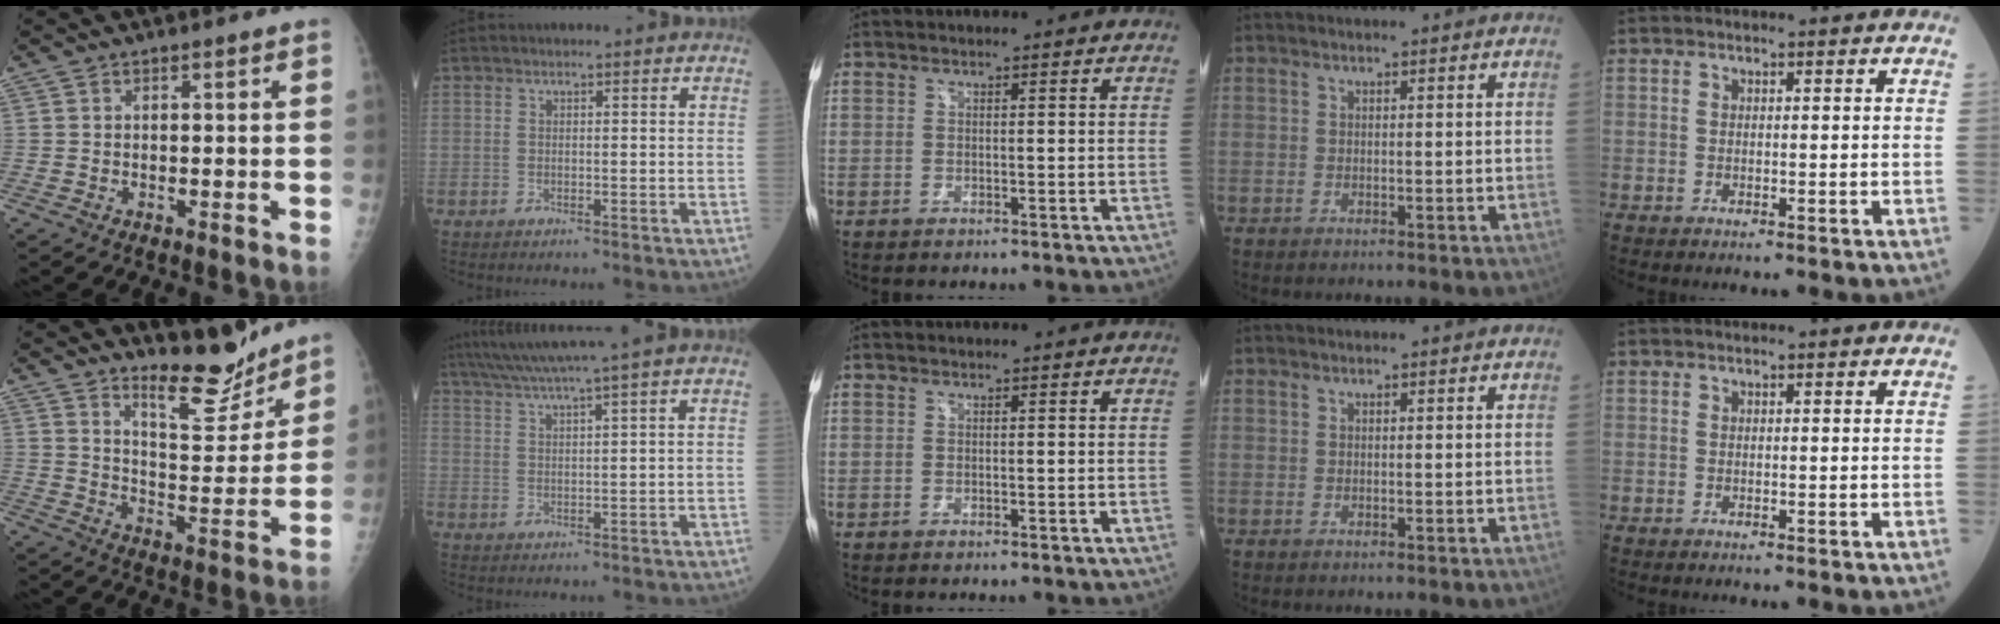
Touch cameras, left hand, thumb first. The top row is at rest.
{"thumb": {"total": 10.3, "force": [9.2, 2.6, 3.7], "torque": [-0.028, -0.083, 0.158]}, "index": {"total": 8.7, "force": [7.1, -2.2, 4.3], "torque": [-0.073, 0.019, 0.114]}}